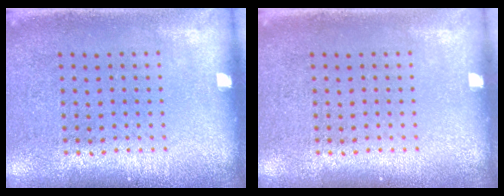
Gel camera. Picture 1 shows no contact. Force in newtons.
{"total": 0.0}